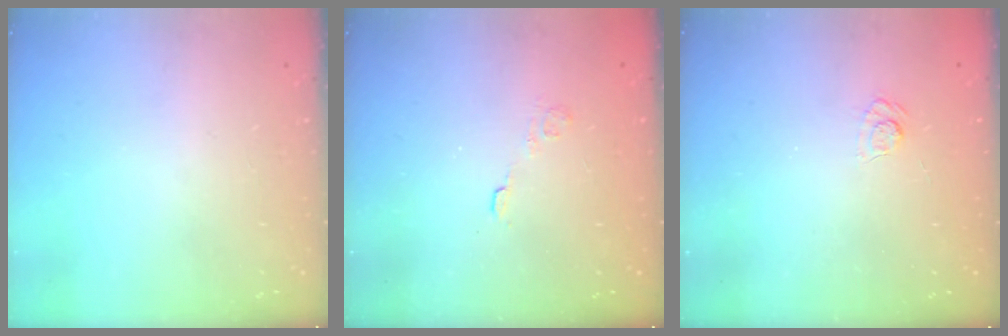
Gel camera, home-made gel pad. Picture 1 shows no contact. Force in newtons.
{"total": 2.6, "press": 2.2, "slide": 1.4}
{"total": 3.8, "press": 3.6, "slide": 1.4}